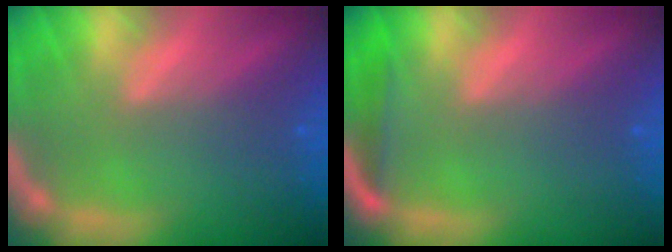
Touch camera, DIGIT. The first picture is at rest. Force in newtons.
{"total": 1.9}